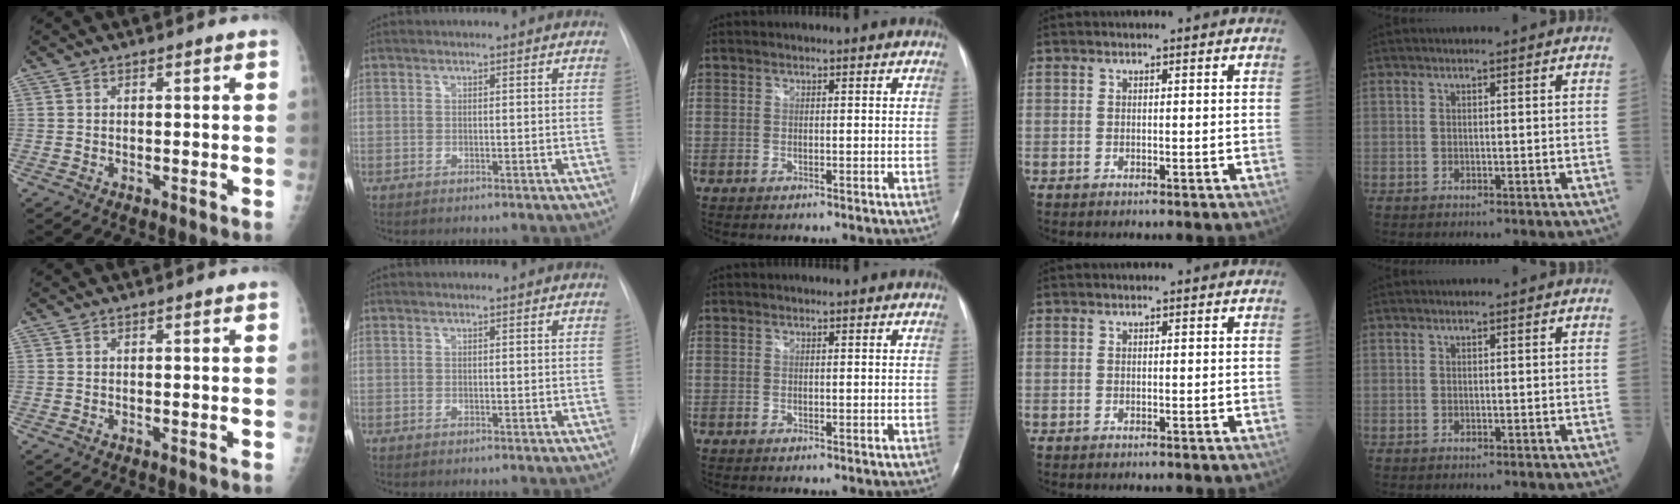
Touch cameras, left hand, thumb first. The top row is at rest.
{}